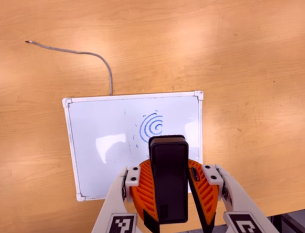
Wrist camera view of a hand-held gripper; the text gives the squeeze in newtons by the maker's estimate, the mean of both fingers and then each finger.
{"total": 8.5, "left": 8.7, "right": 8.3}